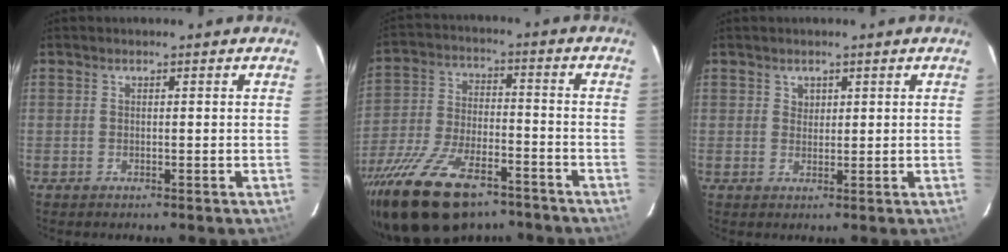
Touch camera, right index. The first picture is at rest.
{"total": 22.7, "force": [-15.9, 9.7, 13.0], "torque": [-0.270, -0.033, -0.263]}
{"total": 1.7, "force": [1.0, 1.4, 0.1], "torque": [0.004, 0.005, 0.016]}